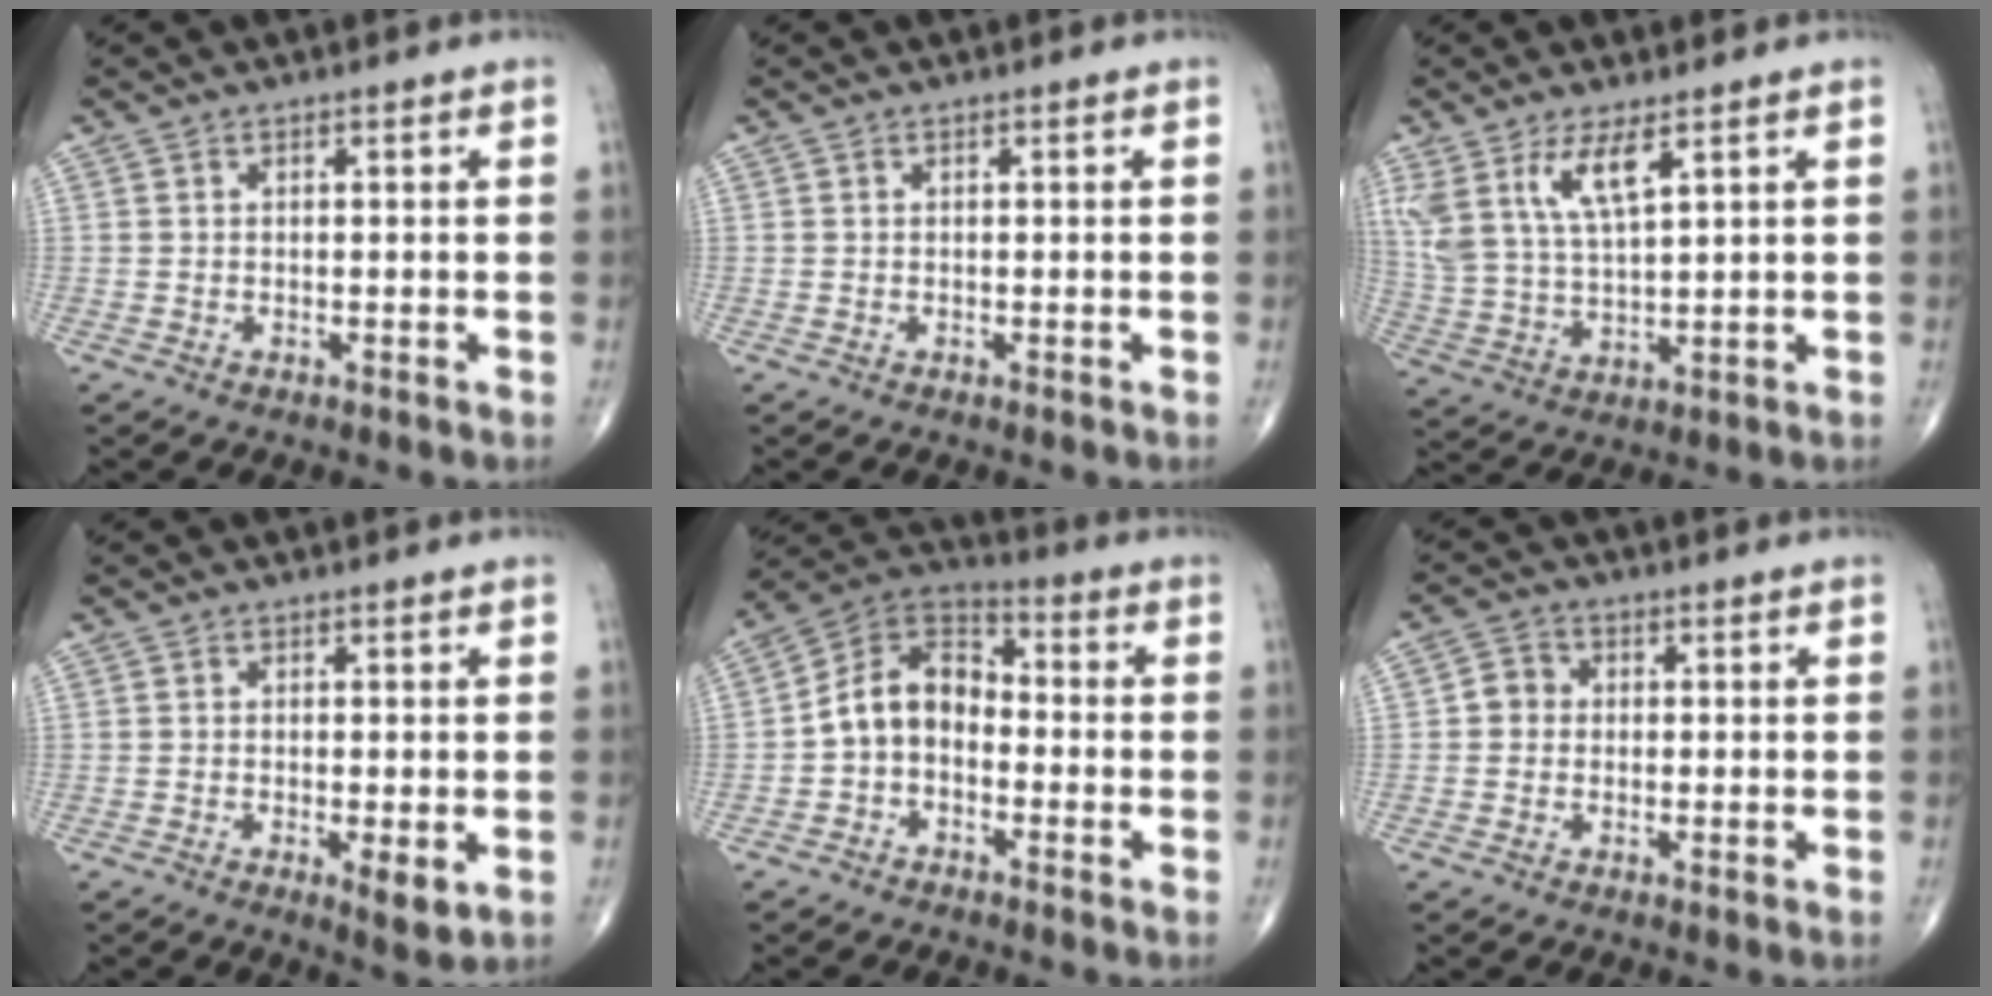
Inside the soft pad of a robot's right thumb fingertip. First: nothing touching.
{"total": 0.0}
{"total": 9.7, "force": [5.3, 3.1, 7.5], "torque": [-0.162, -0.020, 0.115]}
{"total": 3.7, "force": [-0.8, 1.0, 3.5], "torque": [-0.060, -0.013, -0.015]}
{"total": 10.0, "force": [-2.0, 7.2, 6.6], "torque": [-0.098, 0.041, -0.054]}
{"total": 3.3, "force": [-0.2, 3.0, 1.3], "torque": [-0.004, 0.008, -0.012]}